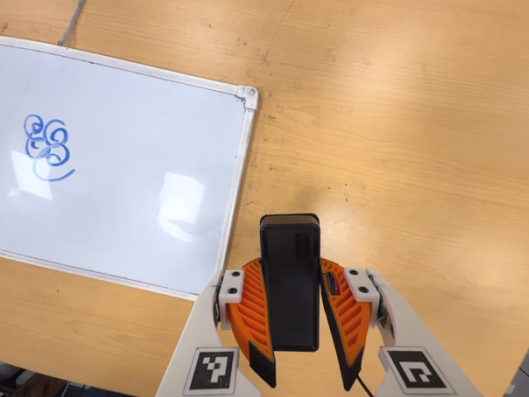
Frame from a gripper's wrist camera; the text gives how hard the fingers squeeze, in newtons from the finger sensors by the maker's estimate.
{"total": 10.1, "left": 8.1, "right": 12.2}